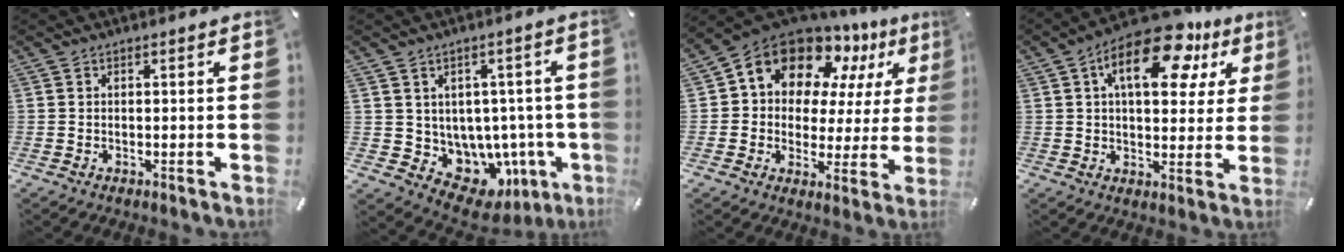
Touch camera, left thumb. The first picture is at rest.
{"total": 7.3, "force": [-0.5, 6.8, 2.6], "torque": [-0.041, -0.031, 0.011]}
{"total": 12.9, "force": [9.5, 8.0, 3.7], "torque": [-0.081, -0.085, 0.171]}
{"total": 17.1, "force": [8.2, 9.1, 12.0], "torque": [-0.170, -0.034, 0.132]}